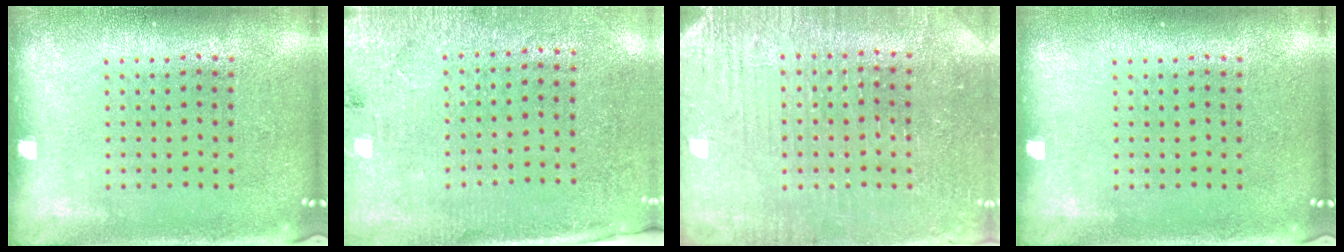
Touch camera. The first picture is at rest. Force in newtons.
{"total": 2.7, "press": 2.3, "slide": 1.4}
{"total": 3.2, "press": 3.2, "slide": 0.4}
{"total": 0.0}